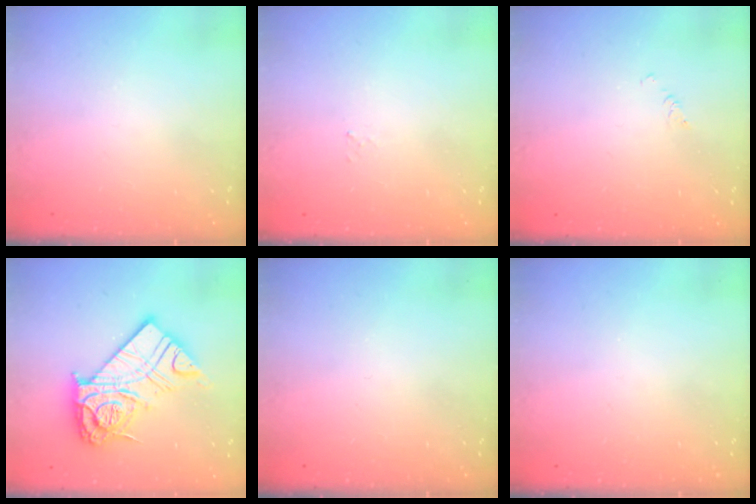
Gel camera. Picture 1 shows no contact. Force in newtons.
{"total": 1.5, "press": 1.5, "slide": 0.2}
{"total": 1.2, "press": 1.2, "slide": 0.2}
{"total": 20.3, "press": 20.1, "slide": 2.2}
{"total": 0.0}
{"total": 0.0}